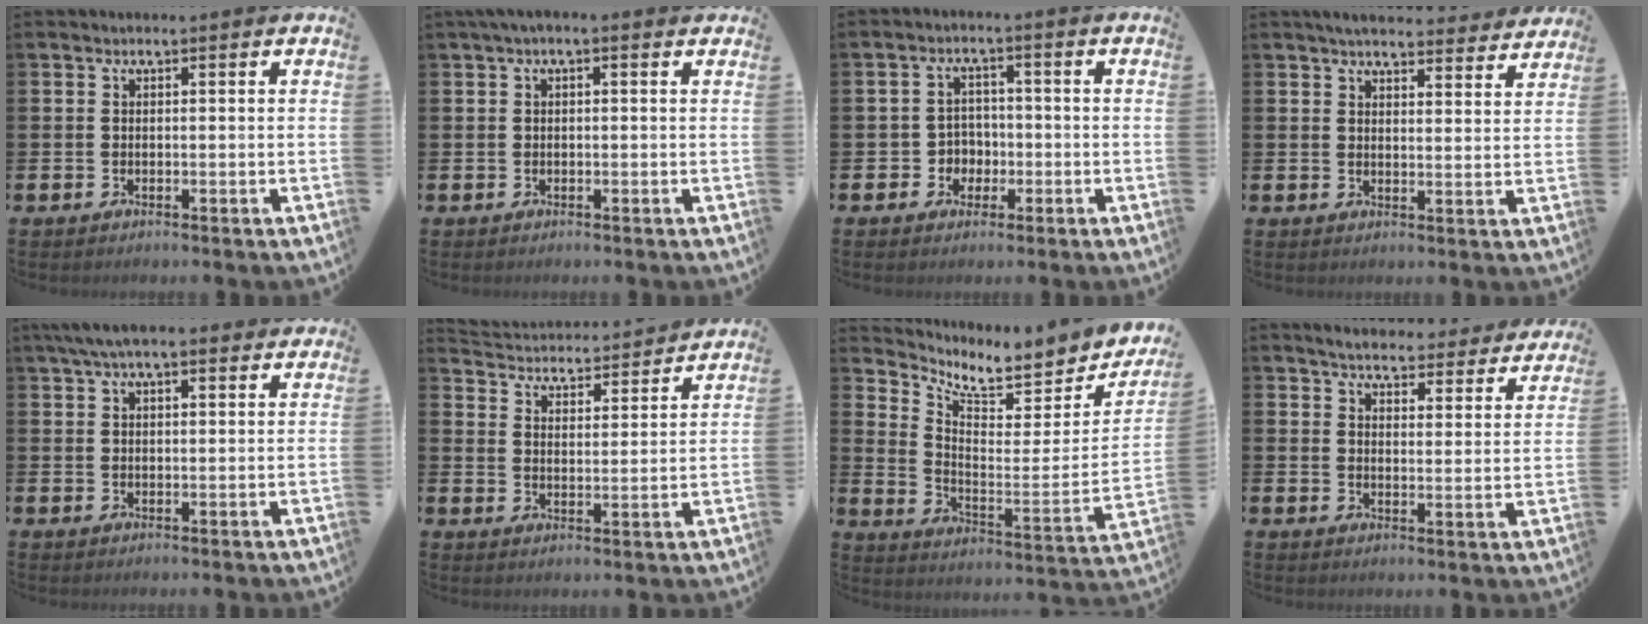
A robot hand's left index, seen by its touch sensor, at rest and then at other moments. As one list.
[{"total": 1.0, "force": [0.1, 0.2, 0.9], "torque": [-0.014, 0.001, 0.000]}, {"total": 3.2, "force": [-0.9, 3.0, 0.4], "torque": [-0.018, 0.003, -0.025]}, {"total": 4.6, "force": [4.4, 0.7, 1.0], "torque": [-0.017, -0.024, 0.076]}, {"total": 5.4, "force": [4.4, 1.4, 2.7], "torque": [-0.059, -0.003, 0.081]}, {"total": 3.9, "force": [3.8, 0.8, 0.0], "torque": [-0.024, -0.040, 0.059]}, {"total": 6.4, "force": [5.5, 2.3, 2.3], "torque": [-0.052, -0.057, 0.087]}, {"total": 4.6, "force": [4.6, 0.6, 0.5], "torque": [-0.025, -0.035, 0.076]}]